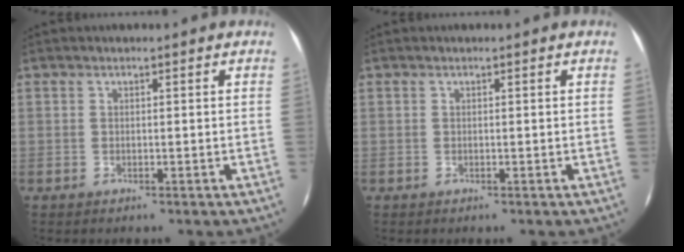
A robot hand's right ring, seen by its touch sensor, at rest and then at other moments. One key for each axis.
{"total": 0.0}